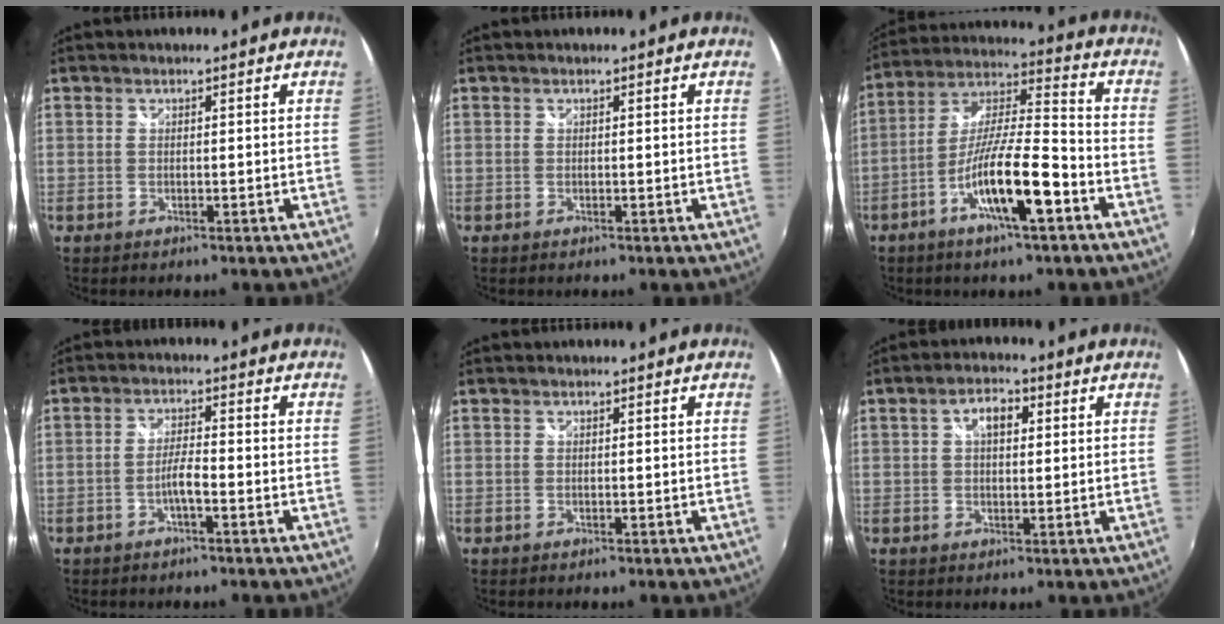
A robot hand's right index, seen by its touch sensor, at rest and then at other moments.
{"total": 0.0}
{"total": 14.2, "force": [-6.5, 2.2, 12.4], "torque": [-0.241, -0.003, -0.122]}
{"total": 3.2, "force": [-1.8, 0.3, 2.7], "torque": [-0.057, 0.006, -0.034]}
{"total": 0.0}
{"total": 4.5, "force": [1.2, 2.6, 3.5], "torque": [-0.058, 0.014, 0.020]}